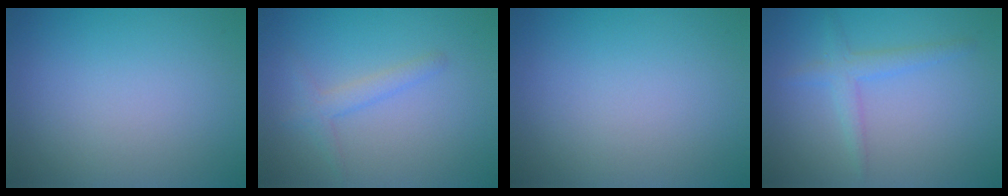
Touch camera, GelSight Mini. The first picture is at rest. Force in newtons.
{"total": 1.8, "press": 1.8, "slide": 0.1}
{"total": 0.0}
{"total": 2.1, "press": 2.1, "slide": 0.1}